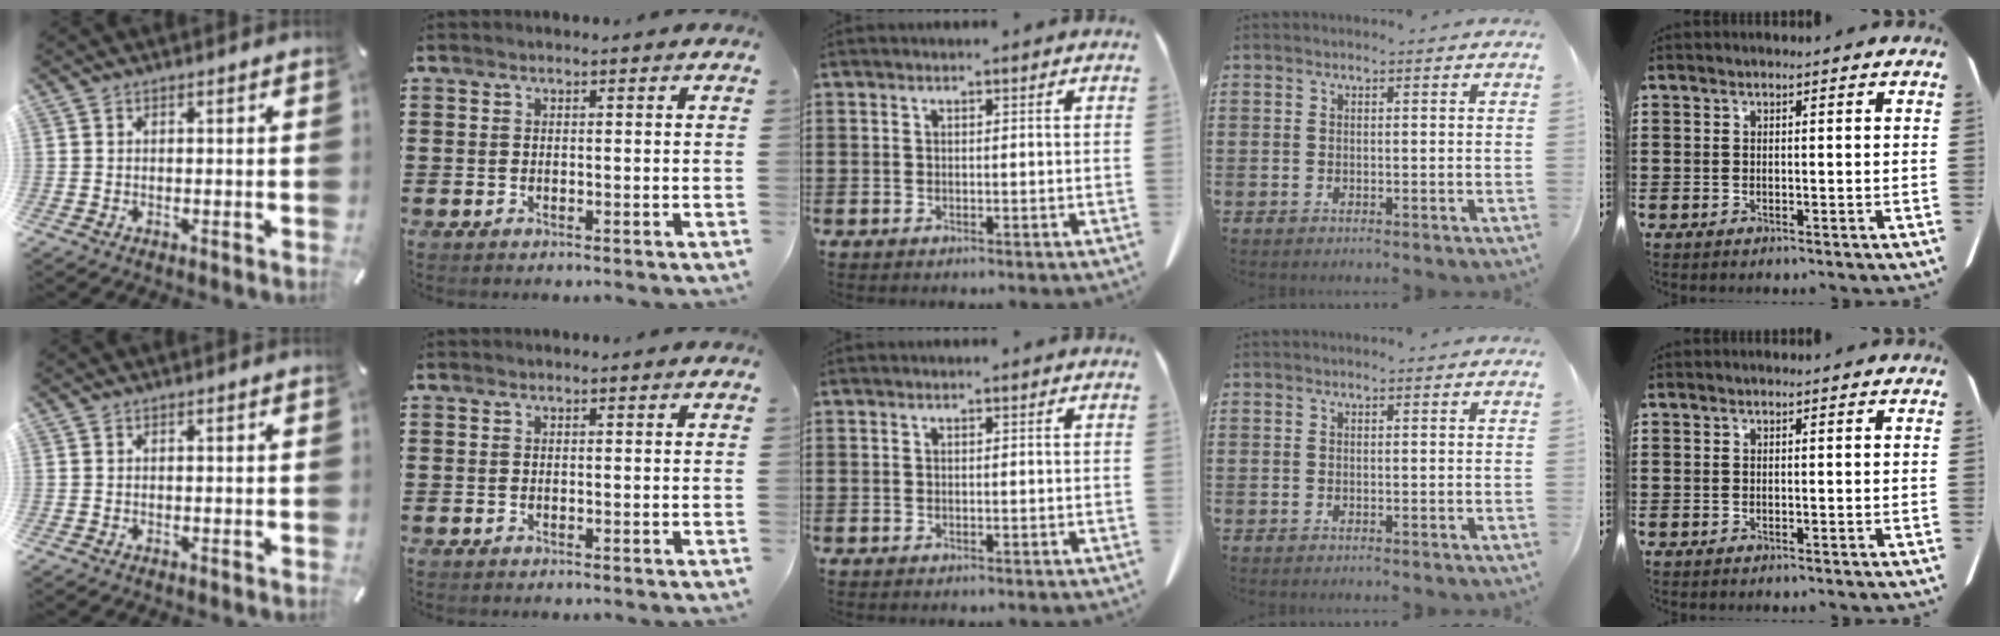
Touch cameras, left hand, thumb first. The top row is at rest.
{}